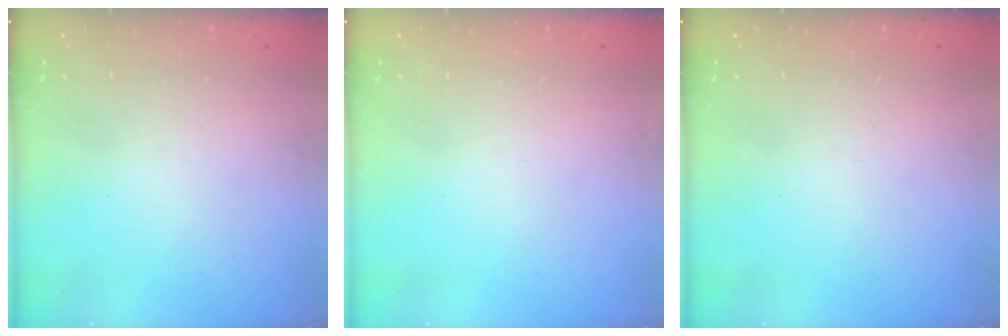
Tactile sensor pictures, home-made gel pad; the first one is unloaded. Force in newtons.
{"total": 0.0}
{"total": 0.0}